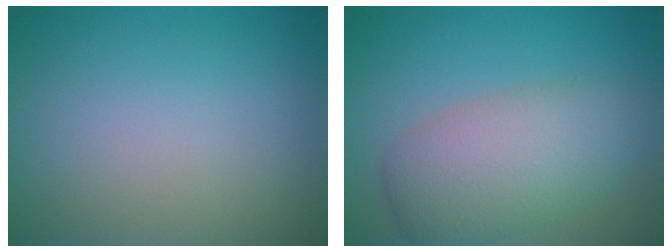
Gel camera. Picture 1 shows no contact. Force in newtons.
{"total": 6.1, "press": 6.1, "slide": 0.4}